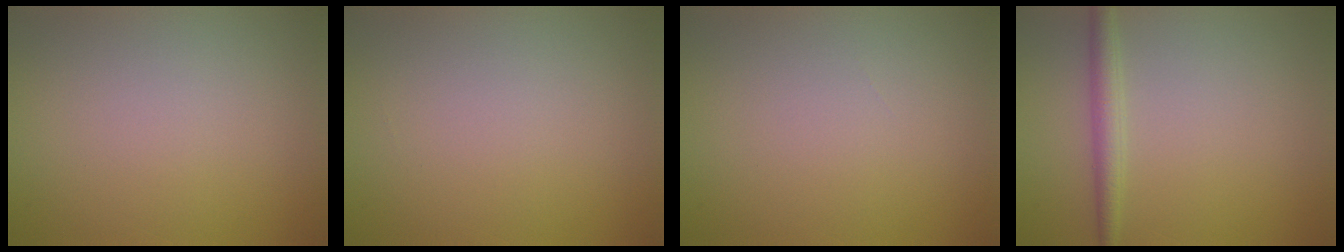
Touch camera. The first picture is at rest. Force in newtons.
{"total": 0.0}
{"total": 0.0}
{"total": 2.1, "press": 2.1, "slide": 0.0}